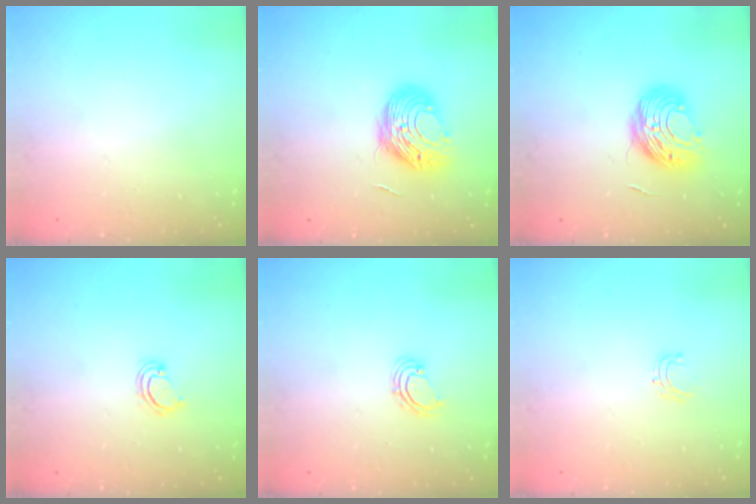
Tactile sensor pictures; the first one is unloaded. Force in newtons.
{"total": 10.4, "press": 10.4, "slide": 0.4}
{"total": 9.3, "press": 9.3, "slide": 0.4}
{"total": 2.9, "press": 2.8, "slide": 0.4}
{"total": 2.5, "press": 2.4, "slide": 0.4}
{"total": 3.7, "press": 3.7, "slide": 0.3}